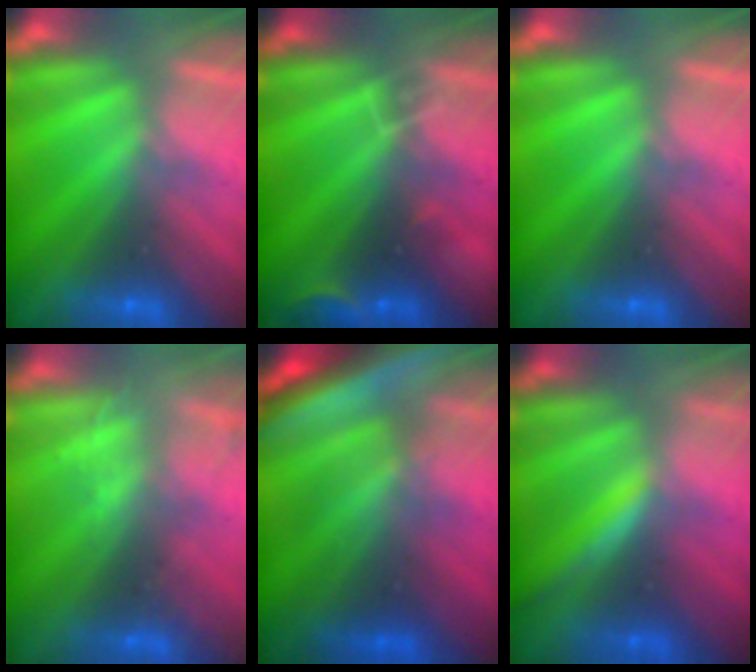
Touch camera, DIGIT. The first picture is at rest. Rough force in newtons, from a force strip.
{"total": 2.9}
{"total": 0.0}
{"total": 2.1}
{"total": 7.0}
{"total": 1.3}